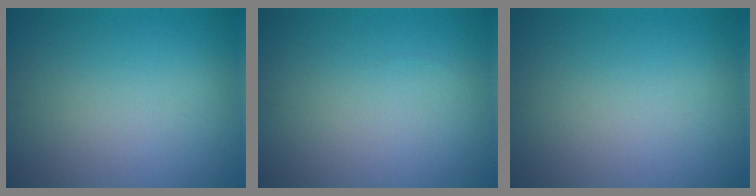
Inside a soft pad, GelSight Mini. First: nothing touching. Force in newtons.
{"total": 0.0}
{"total": 0.0}